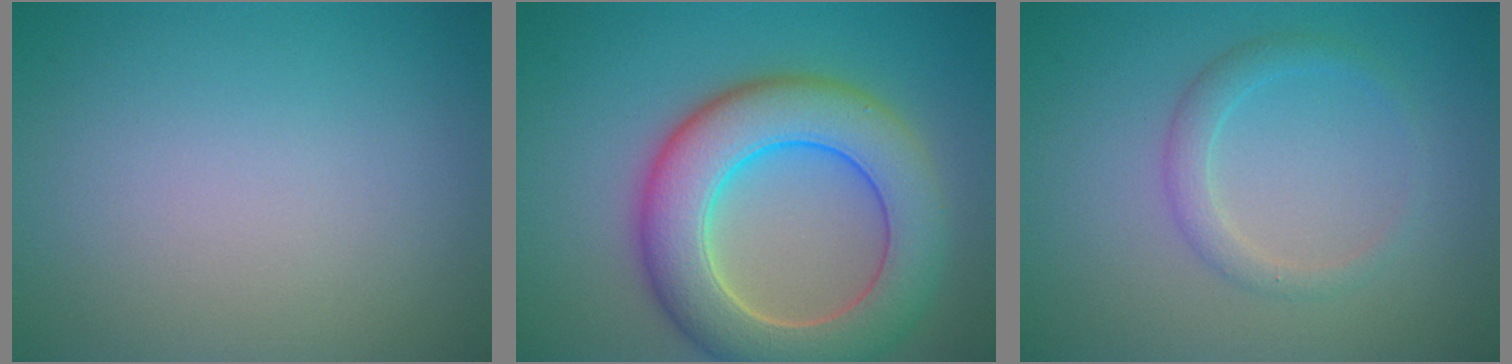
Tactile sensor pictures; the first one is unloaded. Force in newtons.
{"total": 9.3, "press": 9.3, "slide": 0.6}
{"total": 1.9, "press": 1.9, "slide": 0.2}